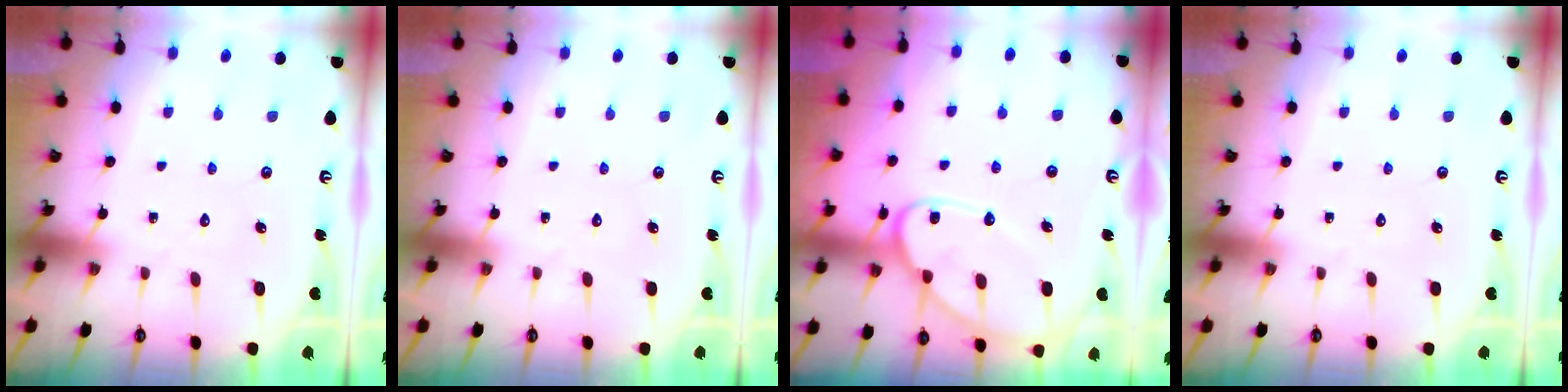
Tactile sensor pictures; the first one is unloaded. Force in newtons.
{"total": 0.0}
{"total": 12.5, "press": 12.5, "slide": 1.2}
{"total": 0.0}